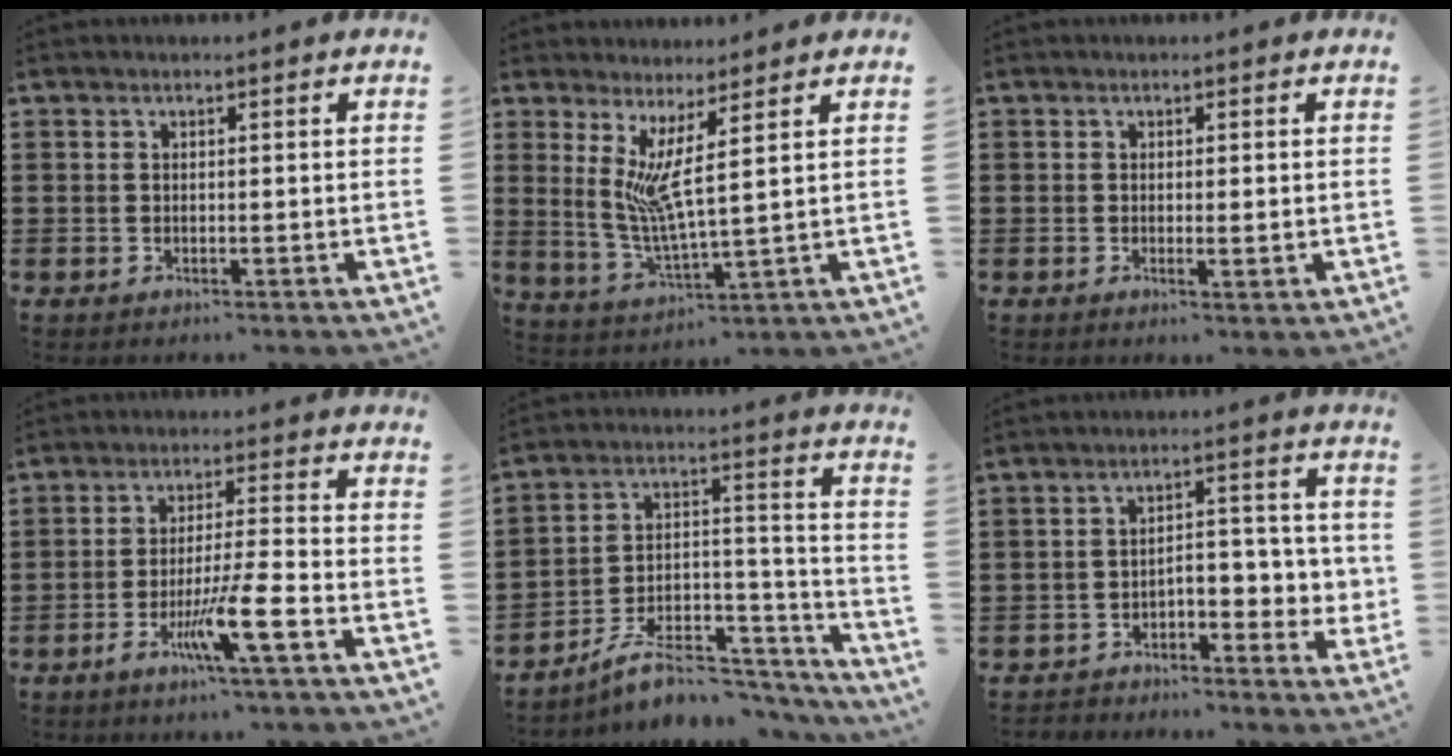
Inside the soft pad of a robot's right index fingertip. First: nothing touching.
{"total": 6.4, "force": [3.1, 0.0, 5.6], "torque": [-0.125, -0.023, 0.054]}
{"total": 1.5, "force": [0.0, 0.3, 1.5], "torque": [-0.028, -0.003, 0.001]}
{"total": 8.4, "force": [-4.2, 0.1, 7.3], "torque": [-0.137, -0.011, -0.078]}
{"total": 10.0, "force": [-7.8, 3.9, 4.8], "torque": [-0.074, 0.032, -0.143]}
{"total": 3.9, "force": [-2.0, 2.3, 2.5], "torque": [-0.039, 0.006, -0.045]}